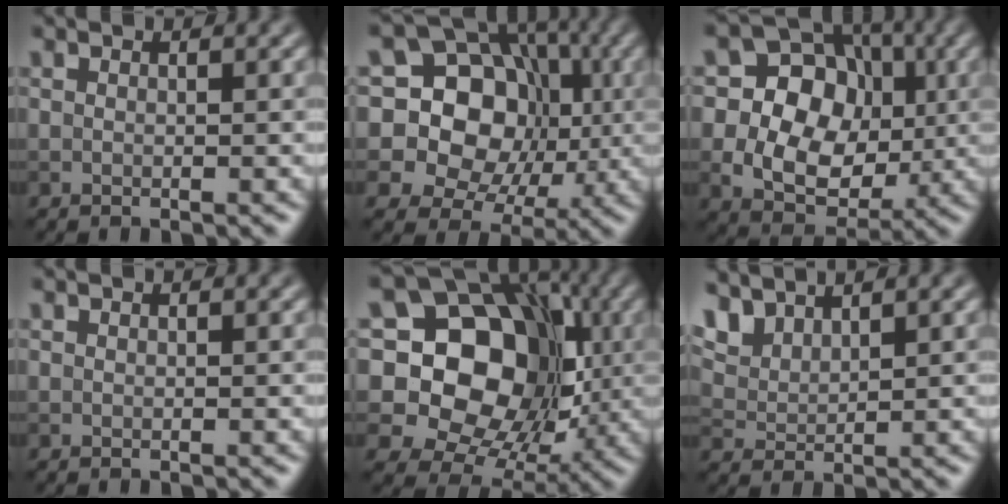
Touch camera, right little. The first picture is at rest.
{"total": 16.0, "force": [1.7, 14.2, 7.1], "torque": [-0.152, 0.054, 0.002]}
{"total": 13.1, "force": [0.6, 11.3, 6.5], "torque": [-0.127, 0.021, -0.002]}
{"total": 0.0}
{"total": 17.8, "force": [1.9, 14.7, 9.8], "torque": [-0.162, 0.024, 0.019]}
{"total": 3.9, "force": [3.2, 1.6, 1.7], "torque": [-0.049, 0.006, 0.071]}